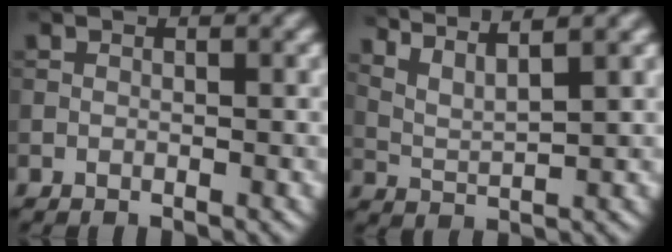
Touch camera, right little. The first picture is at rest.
{"total": 5.8, "force": [4.6, 1.2, 3.3], "torque": [-0.056, 0.018, 0.064]}